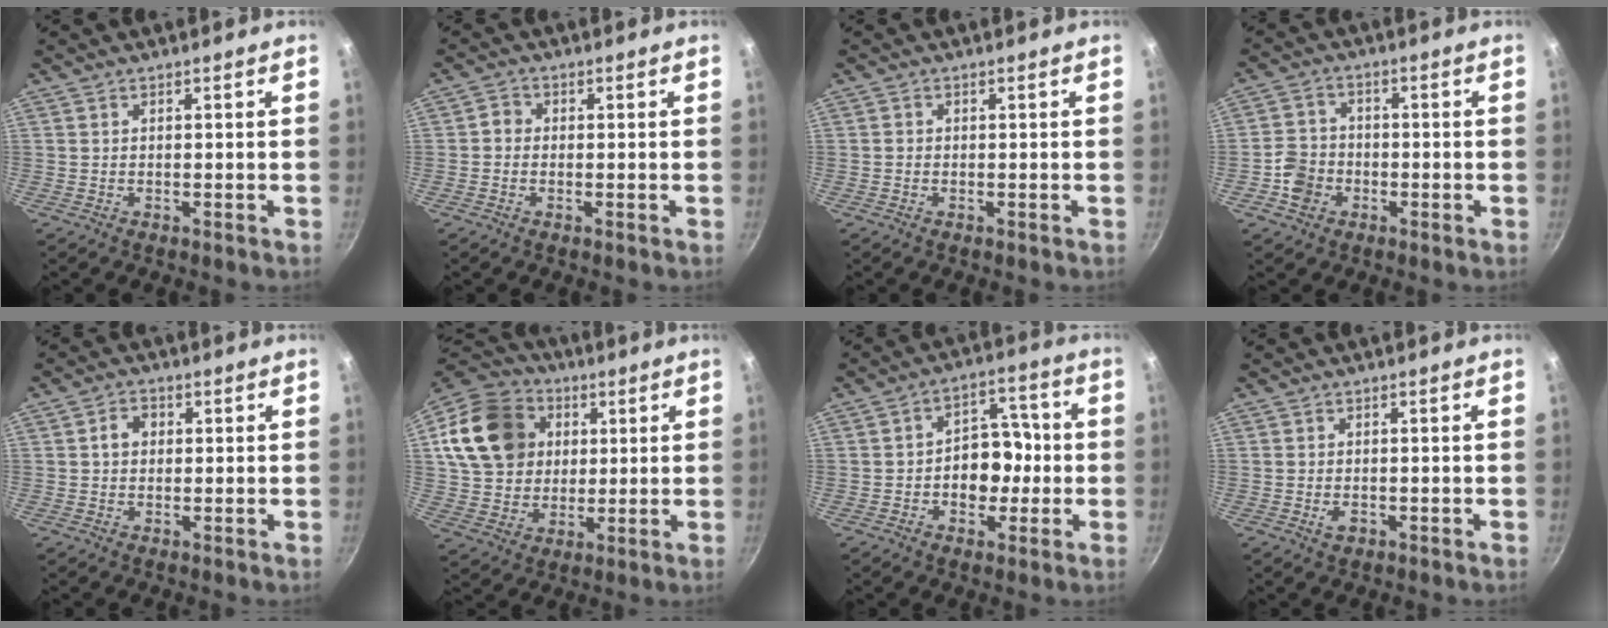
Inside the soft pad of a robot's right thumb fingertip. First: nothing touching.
{"total": 1.9, "force": [-0.3, 1.7, 0.8], "torque": [-0.010, 0.009, -0.012]}
{"total": 0.5, "force": [-0.2, 0.4, 0.1], "torque": [-0.002, 0.002, -0.007]}
{"total": 6.1, "force": [-2.2, 5.2, 2.2], "torque": [-0.023, 0.024, -0.049]}
{"total": 3.5, "force": [0.5, 2.9, 2.0], "torque": [-0.015, 0.008, 0.004]}
{"total": 19.9, "force": [5.2, 16.4, 10.2], "torque": [-0.175, 0.019, 0.097]}
{"total": 9.9, "force": [-1.3, 7.4, 6.4], "torque": [-0.033, 0.026, -0.027]}
{"total": 2.1, "force": [-0.7, 1.4, 1.4], "torque": [-0.021, 0.003, -0.010]}